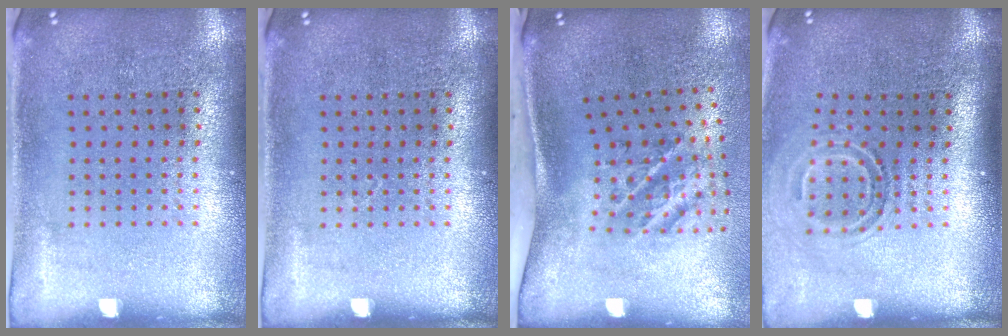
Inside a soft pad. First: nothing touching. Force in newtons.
{"total": 0.0}
{"total": 2.3, "press": 1.3, "slide": 1.9}
{"total": 1.7, "press": 1.1, "slide": 1.3}